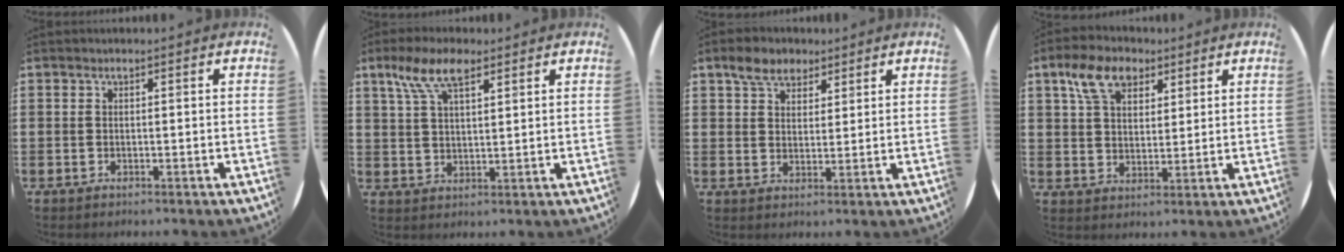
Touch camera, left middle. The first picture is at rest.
{"total": 6.9, "force": [4.3, 2.8, 4.6], "torque": [-0.101, 0.008, 0.076]}
{"total": 4.6, "force": [3.5, 2.7, 1.2], "torque": [-0.027, 0.007, 0.064]}
{"total": 7.4, "force": [4.6, 4.5, 3.5], "torque": [-0.071, 0.007, 0.084]}